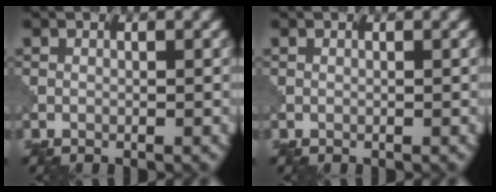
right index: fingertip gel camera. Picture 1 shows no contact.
{"total": 0.0}